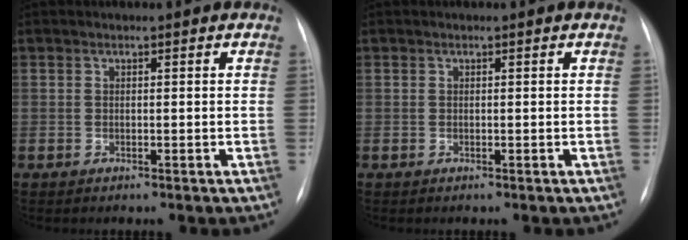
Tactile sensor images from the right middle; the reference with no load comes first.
{"total": 0.0}